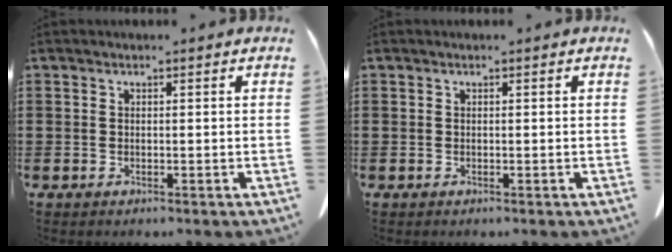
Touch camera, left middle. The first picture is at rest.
{"total": 0.0}